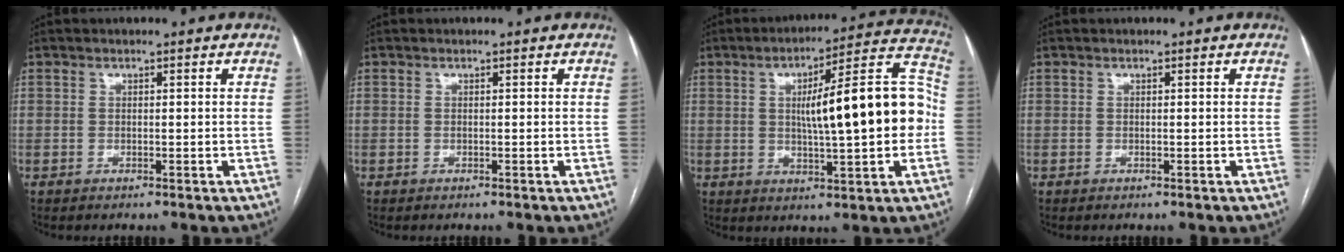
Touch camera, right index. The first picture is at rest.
{"total": 0.0}
{"total": 17.2, "force": [0.1, 2.7, 17.0], "torque": [-0.244, 0.038, 0.001]}
{"total": 0.0}